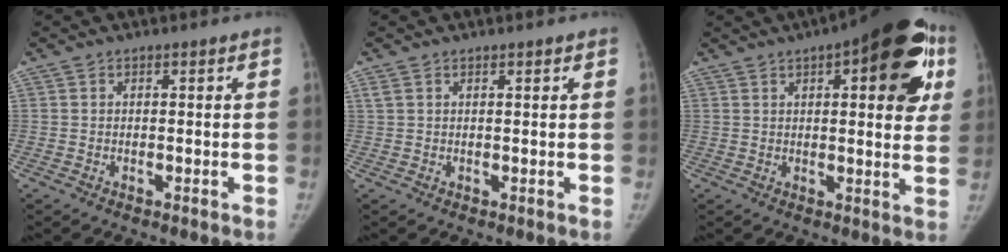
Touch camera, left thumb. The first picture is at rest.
{"total": 1.6, "force": [1.2, 0.7, 0.9], "torque": [-0.014, 0.006, 0.023]}
{"total": 21.6, "force": [8.1, 7.8, 18.4], "torque": [-0.208, -0.001, 0.099]}